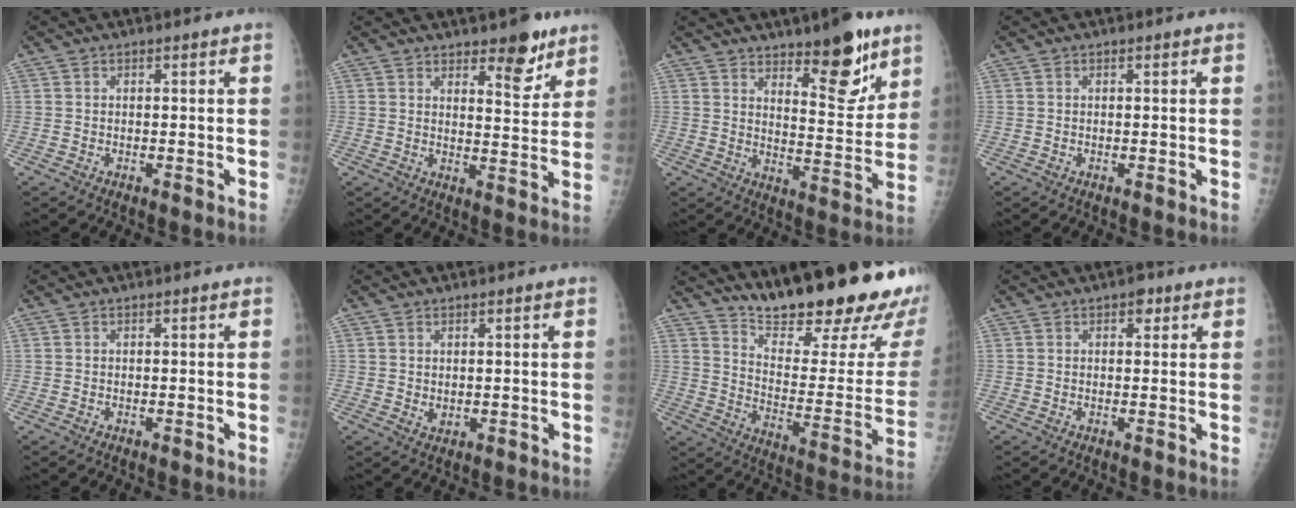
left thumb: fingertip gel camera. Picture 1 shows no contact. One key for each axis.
{"total": 7.4, "fx": 5.2, "fy": 3.0, "fz": 4.3, "tx": -0.032, "ty": -0.036, "tz": 0.072}
{"total": 13.0, "fx": 8.5, "fy": 4.6, "fz": 8.6, "tx": -0.085, "ty": -0.062, "tz": 0.131}
{"total": 0.0}
{"total": 0.0}
{"total": 1.6, "fx": 0.6, "fy": 1.2, "fz": 0.9, "tx": -0.011, "ty": -0.007, "tz": 0.015}
{"total": 28.4, "fx": 21.7, "fy": 5.8, "fz": 17.4, "tx": -0.227, "ty": -0.139, "tz": 0.304}
{"total": 2.3, "fx": 1.2, "fy": 1.4, "fz": 1.3, "tx": -0.004, "ty": -0.001, "tz": 0.012}